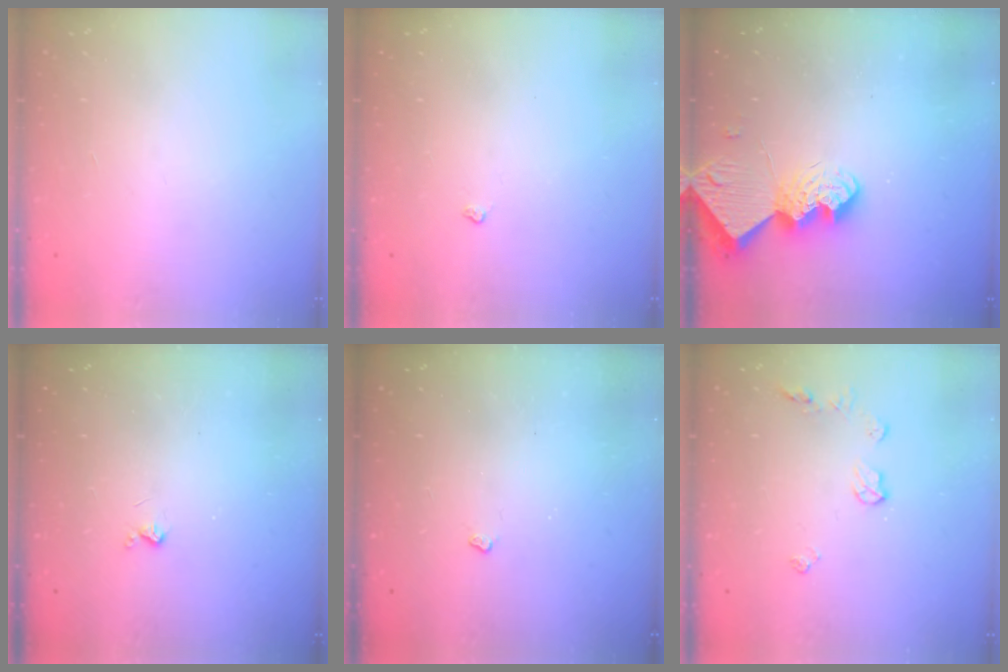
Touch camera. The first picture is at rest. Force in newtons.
{"total": 3.2, "press": 3.2, "slide": 0.5}
{"total": 9.7, "press": 9.7, "slide": 0.9}
{"total": 2.6, "press": 2.6, "slide": 0.5}
{"total": 3.0, "press": 2.9, "slide": 0.5}
{"total": 6.3, "press": 6.3, "slide": 0.7}